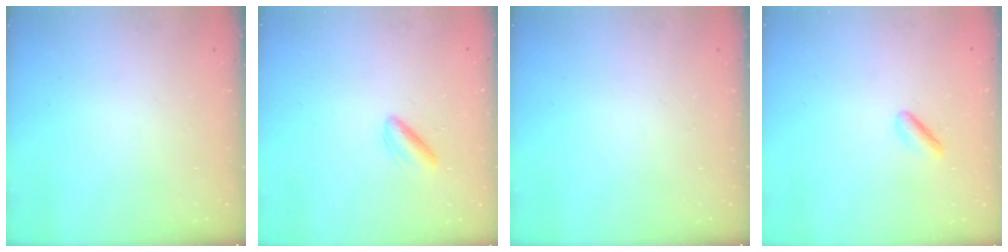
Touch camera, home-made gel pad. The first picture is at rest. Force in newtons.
{"total": 5.0, "press": 4.9, "slide": 1.2}
{"total": 0.0}
{"total": 2.1, "press": 2.0, "slide": 0.6}